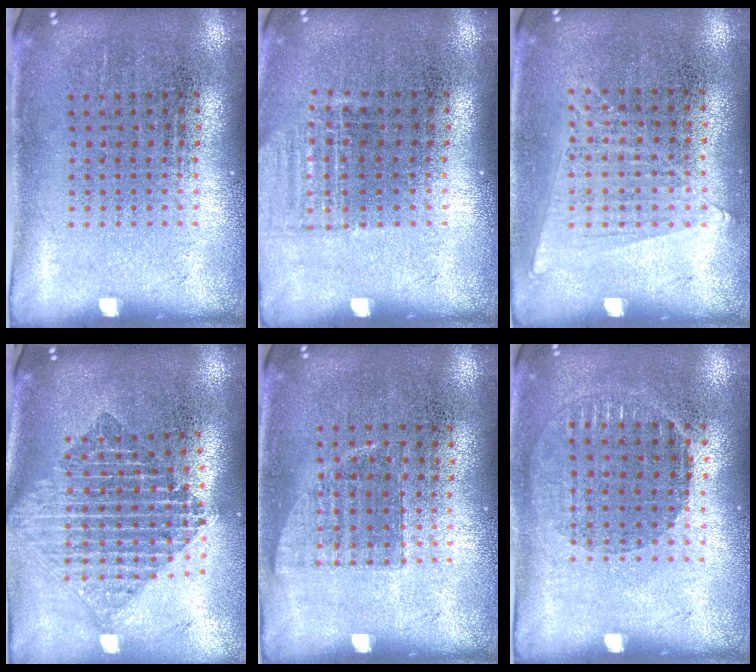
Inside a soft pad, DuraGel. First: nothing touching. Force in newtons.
{"total": 1.0, "press": 1.0, "slide": 0.4}
{"total": 0.7, "press": 0.5, "slide": 0.5}
{"total": 2.2, "press": 1.6, "slide": 1.4}
{"total": 0.7, "press": 0.7, "slide": 0.3}
{"total": 0.9, "press": 0.8, "slide": 0.3}